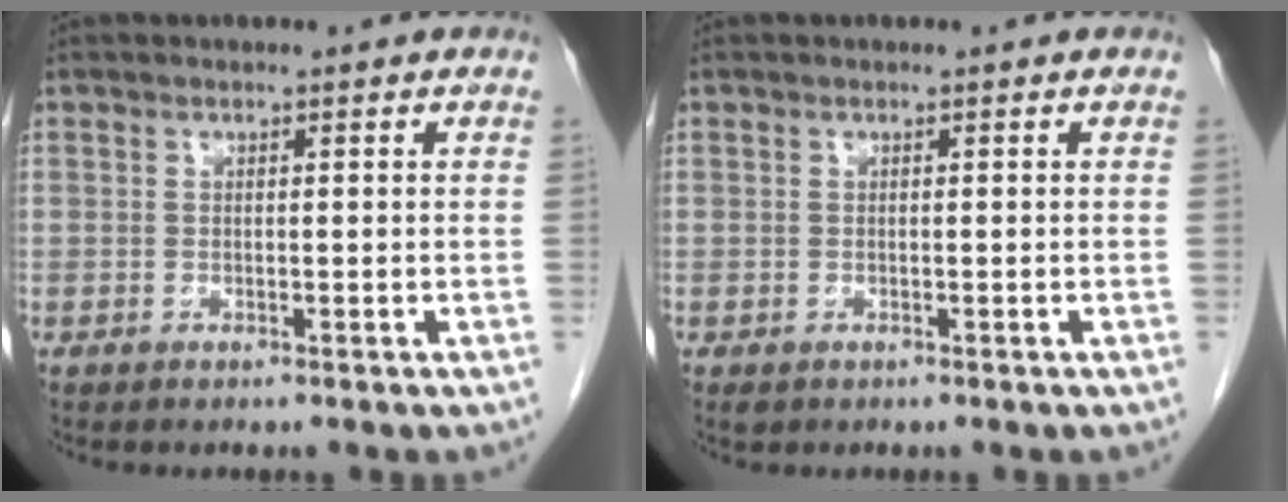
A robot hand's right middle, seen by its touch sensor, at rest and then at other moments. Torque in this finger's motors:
{"motor_torque": [-0.05, -0.25, -0.01, 0.00]}